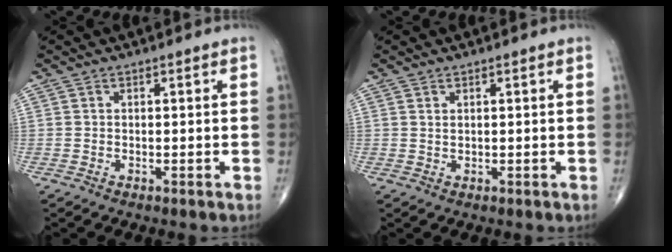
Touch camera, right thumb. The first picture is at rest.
{"total": 0.7, "force": [0.4, 0.2, 0.4], "torque": [-0.008, -0.002, 0.009]}